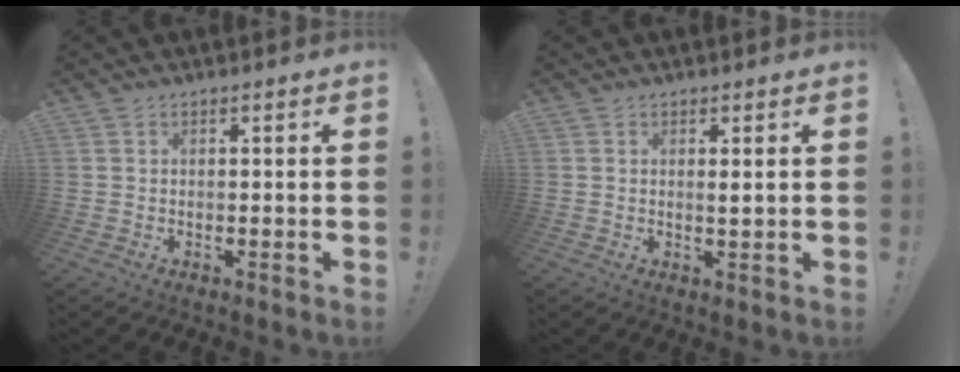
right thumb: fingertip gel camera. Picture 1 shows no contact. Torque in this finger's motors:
{"motor_torque": [-0.06, 0.15, 0.04, 0.07, 0.01]}